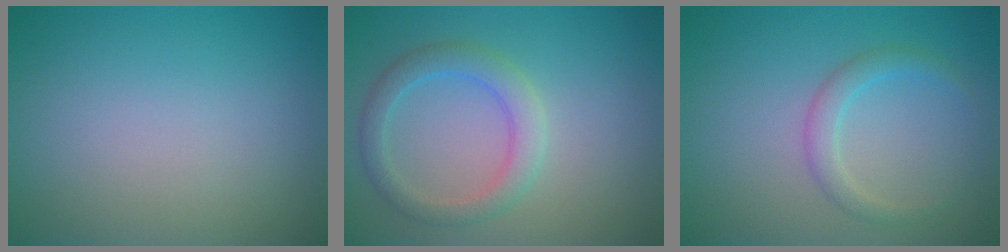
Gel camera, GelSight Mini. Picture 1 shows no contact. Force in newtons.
{"total": 3.0, "press": 3.0, "slide": 0.2}
{"total": 1.9, "press": 1.9, "slide": 0.0}